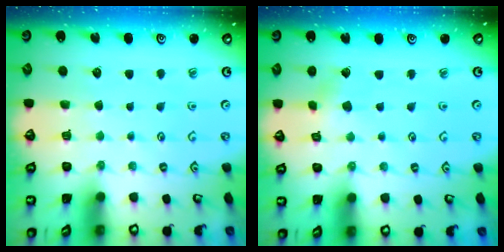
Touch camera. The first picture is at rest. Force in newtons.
{"total": 2.6, "press": 2.4, "slide": 0.9}